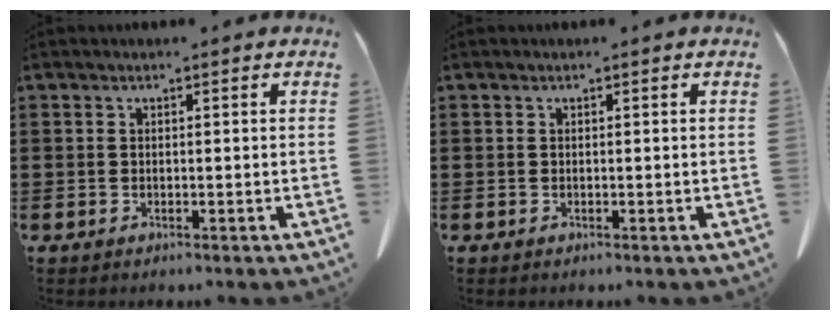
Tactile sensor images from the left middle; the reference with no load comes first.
{"total": 0.0}